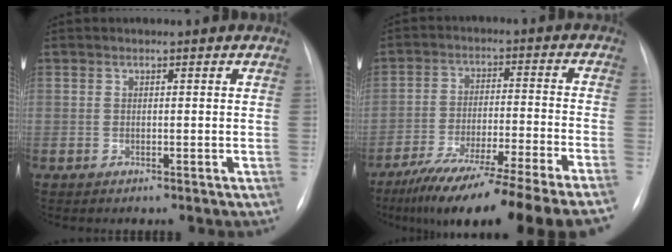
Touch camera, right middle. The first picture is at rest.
{"total": 22.9, "force": [-18.2, -0.3, 13.8], "torque": [-0.154, -0.036, -0.279]}